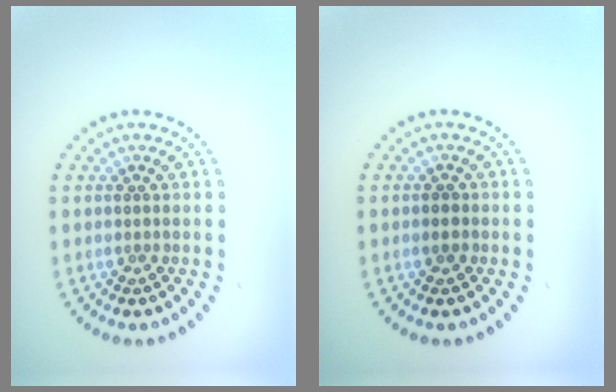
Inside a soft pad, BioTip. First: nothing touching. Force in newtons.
{"total": 1.1, "press": 1.1, "slide": 0.2}